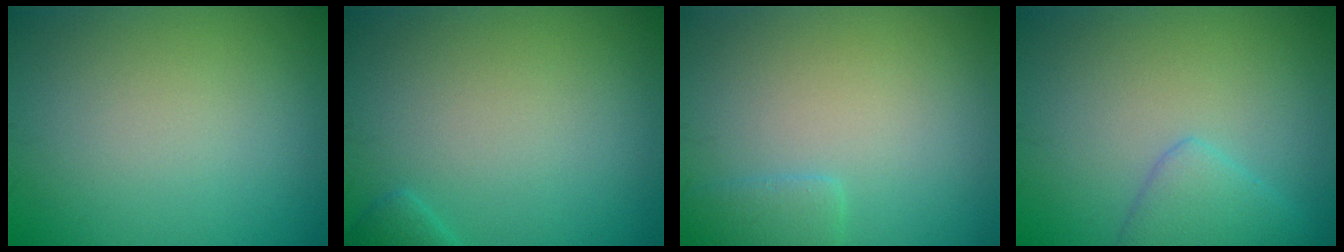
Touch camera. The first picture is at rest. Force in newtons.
{"total": 1.3, "press": 1.3, "slide": 0.1}
{"total": 1.7, "press": 1.7, "slide": 0.2}
{"total": 2.8, "press": 2.8, "slide": 0.1}